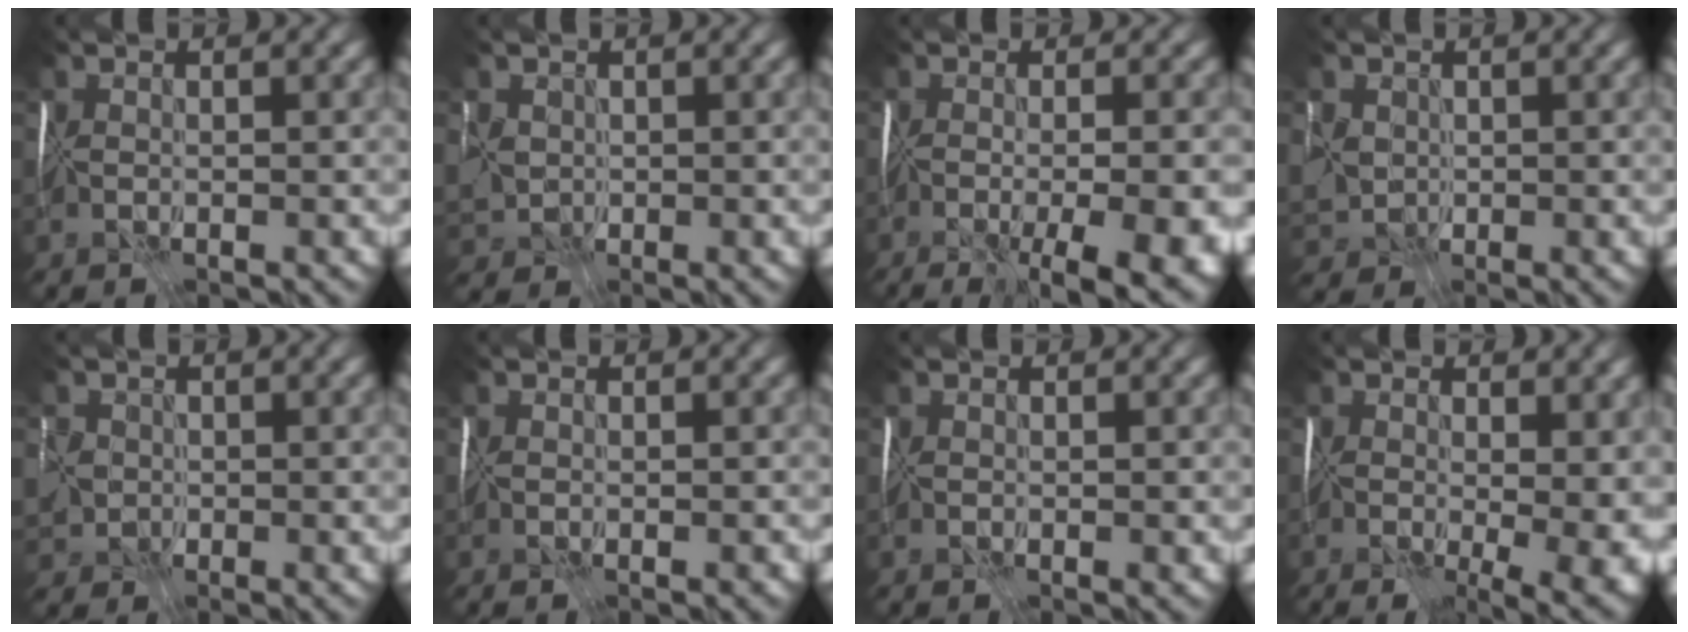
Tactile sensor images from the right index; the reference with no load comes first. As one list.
[{"total": 1.5, "force": [0.8, 1.2, 0.0], "torque": [-0.001, -0.001, 0.020]}, {"total": 11.6, "force": [-5.3, 3.8, 9.7], "torque": [-0.122, -0.025, -0.040]}, {"total": 1.9, "force": [0.8, 1.7, 0.2], "torque": [-0.007, 0.001, 0.020]}, {"total": 1.3, "force": [0.0, 1.3, -0.5], "torque": [0.019, 0.000, 0.007]}, {"total": 0.9, "force": [-0.5, 0.3, 0.7], "torque": [-0.003, 0.001, -0.007]}, {"total": 1.0, "force": [-0.3, 0.4, 0.8], "torque": [-0.011, -0.001, -0.003]}, {"total": 10.3, "force": [-0.7, 5.3, 8.8], "torque": [-0.096, -0.021, 0.015]}]